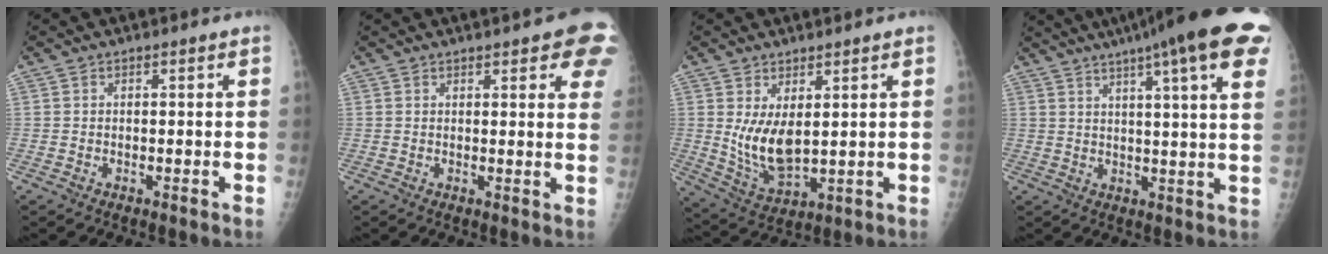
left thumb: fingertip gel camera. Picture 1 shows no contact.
{"total": 10.6, "force": [6.2, 2.9, 8.0], "torque": [-0.071, -0.017, 0.062]}
{"total": 8.5, "force": [2.0, 3.6, 7.5], "torque": [-0.135, -0.030, 0.054]}
{"total": 20.4, "force": [12.2, 2.4, 16.2], "torque": [-0.228, -0.004, 0.146]}